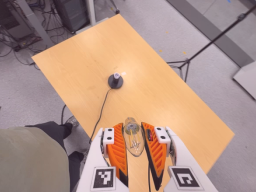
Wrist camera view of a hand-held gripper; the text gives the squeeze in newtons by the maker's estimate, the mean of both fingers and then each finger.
{"total": 22.7, "left": 25.6, "right": 19.7}